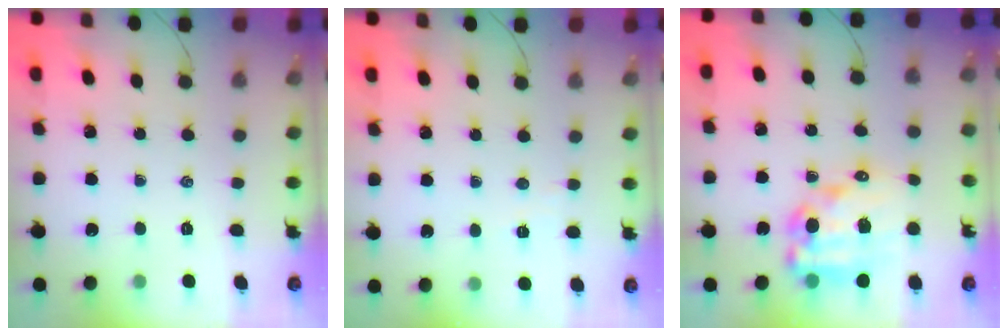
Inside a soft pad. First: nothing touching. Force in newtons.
{"total": 2.2, "press": 2.1, "slide": 0.7}
{"total": 14.3, "press": 14.0, "slide": 3.1}